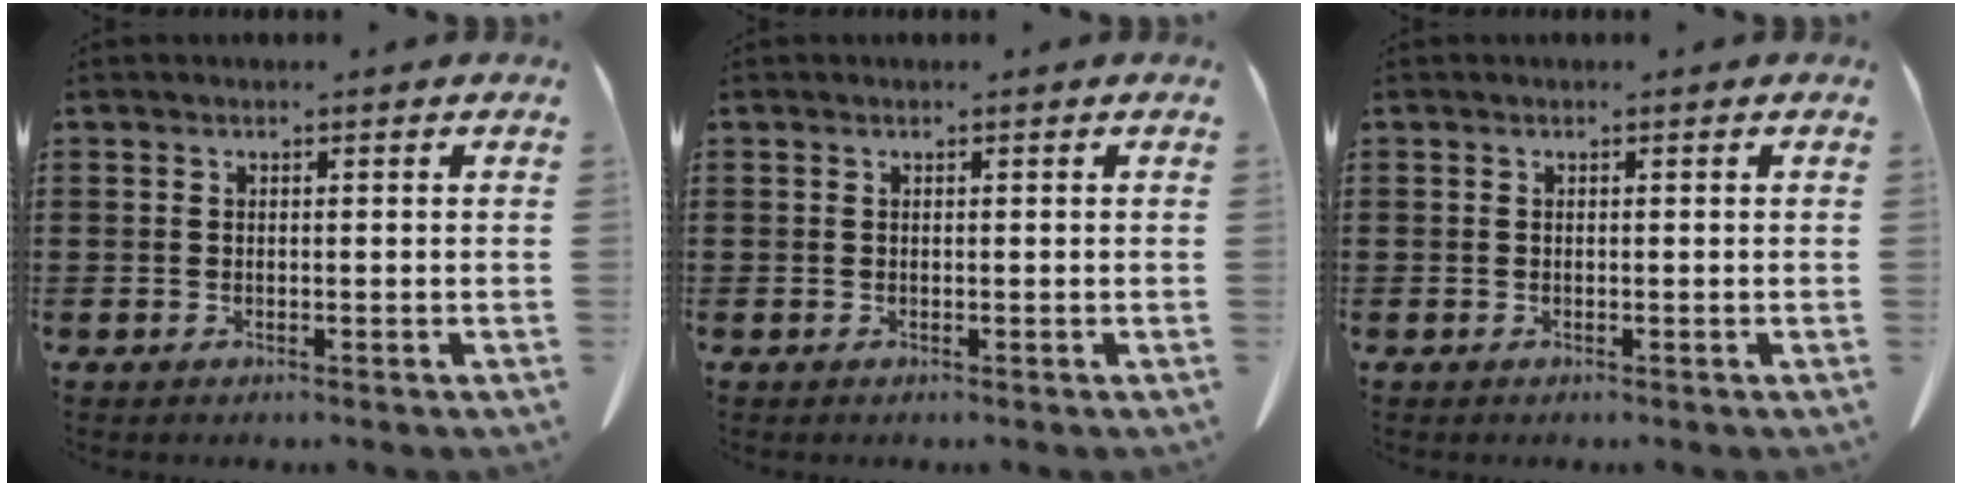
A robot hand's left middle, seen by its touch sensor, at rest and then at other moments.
{"total": 0.0}
{"total": 0.0}